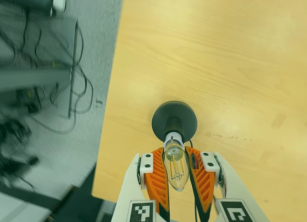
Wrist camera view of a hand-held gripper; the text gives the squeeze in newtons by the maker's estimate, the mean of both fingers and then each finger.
{"total": 24.0, "left": 22.9, "right": 25.0}